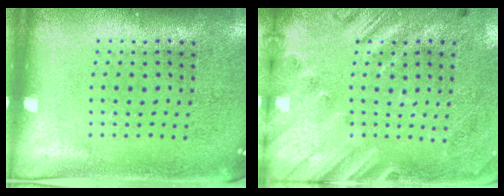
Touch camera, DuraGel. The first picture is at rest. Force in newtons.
{"total": 2.7, "press": 1.9, "slide": 1.9}